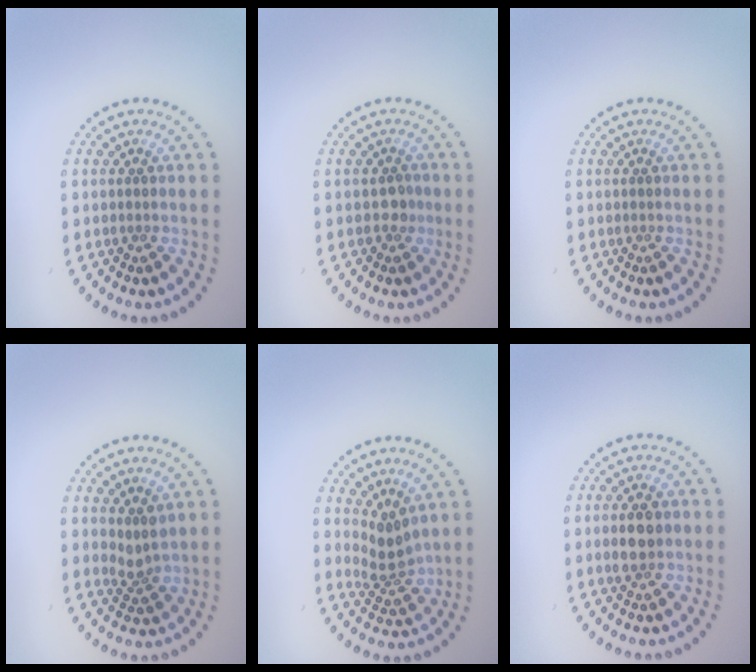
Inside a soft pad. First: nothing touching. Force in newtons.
{"total": 0.9, "press": 0.8, "slide": 0.4}
{"total": 0.0}
{"total": 1.8, "press": 1.4, "slide": 1.2}
{"total": 2.6, "press": 1.9, "slide": 1.8}
{"total": 2.8, "press": 2.8, "slide": 0.2}